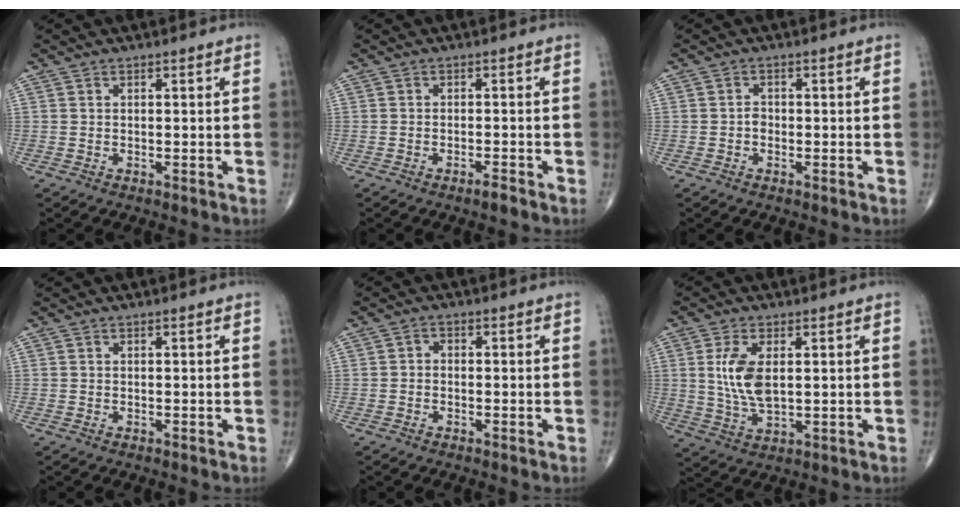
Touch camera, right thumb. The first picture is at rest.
{"total": 1.7, "force": [-1.3, 0.2, 1.1], "torque": [-0.022, 0.002, -0.026]}
{"total": 1.3, "force": [-0.5, 1.0, 0.7], "torque": [-0.003, 0.005, -0.011]}
{"total": 0.0}
{"total": 1.2, "force": [-0.4, 1.0, 0.7], "torque": [-0.002, 0.005, -0.013]}
{"total": 8.3, "force": [1.4, 4.0, 7.1], "torque": [-0.146, -0.011, 0.034]}